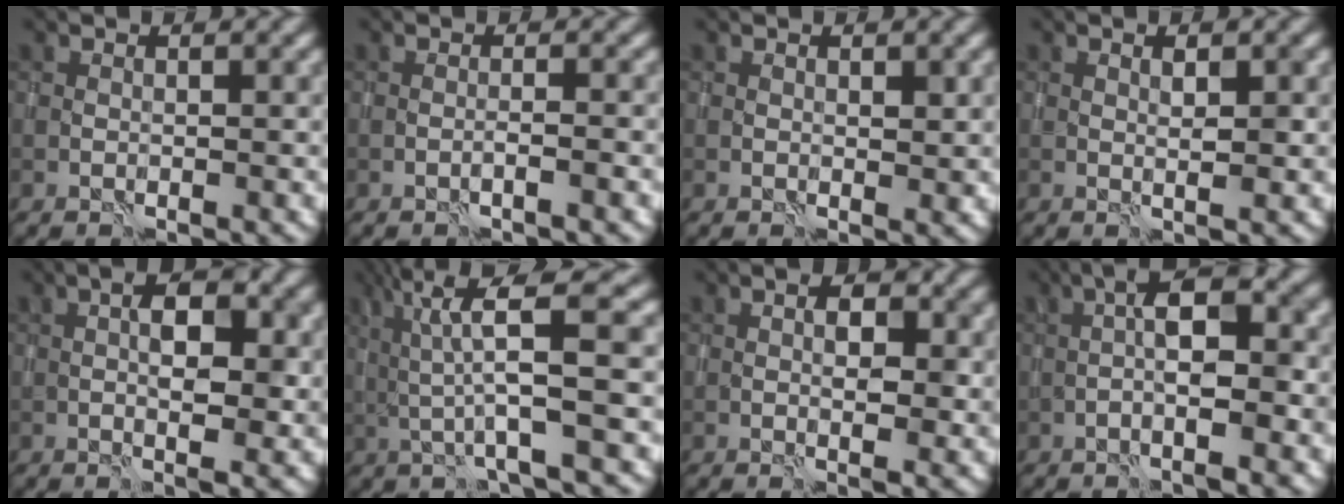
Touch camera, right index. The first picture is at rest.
{"total": 1.0, "force": [-0.5, 0.0, 0.9], "torque": [-0.012, 0.006, -0.015]}
{"total": 1.3, "force": [0.4, 0.6, 1.0], "torque": [-0.009, -0.004, 0.008]}
{"total": 1.8, "force": [0.7, 0.3, 1.6], "torque": [-0.023, -0.001, 0.011]}
{"total": 4.6, "force": [0.7, 1.8, 4.2], "torque": [-0.065, -0.001, 0.011]}
{"total": 7.0, "force": [1.9, 1.0, 6.6], "torque": [-0.112, 0.006, 0.035]}
{"total": 3.0, "force": [0.8, 1.4, 2.6], "torque": [-0.036, -0.004, 0.012]}
{"total": 5.5, "force": [-0.3, 1.3, 5.3], "torque": [-0.080, 0.014, -0.010]}